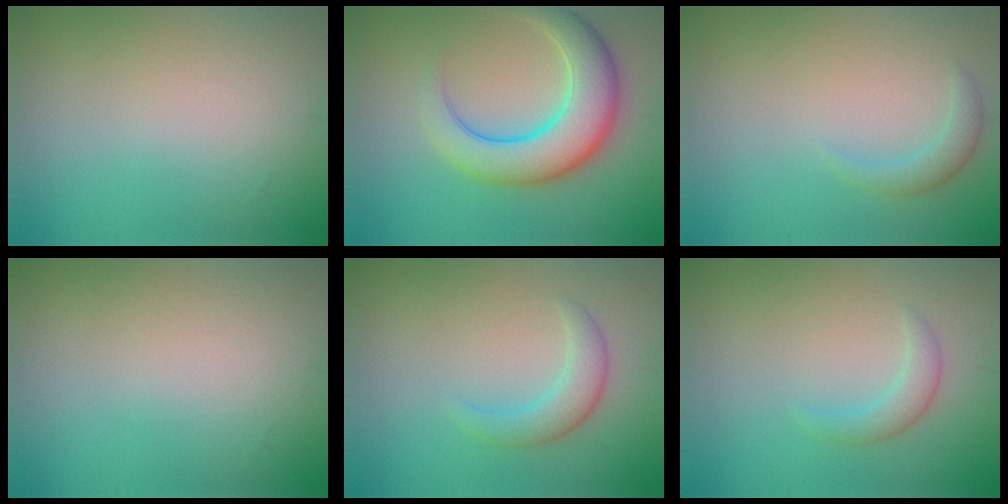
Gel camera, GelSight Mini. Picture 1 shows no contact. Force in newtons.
{"total": 7.1, "press": 7.1, "slide": 0.2}
{"total": 1.5, "press": 1.5, "slide": 0.1}
{"total": 0.0}
{"total": 2.5, "press": 2.4, "slide": 0.2}
{"total": 1.7, "press": 1.7, "slide": 0.2}